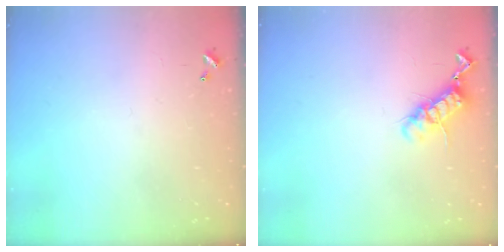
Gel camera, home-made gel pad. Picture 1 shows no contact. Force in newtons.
{"total": 11.5, "press": 11.4, "slide": 1.2}